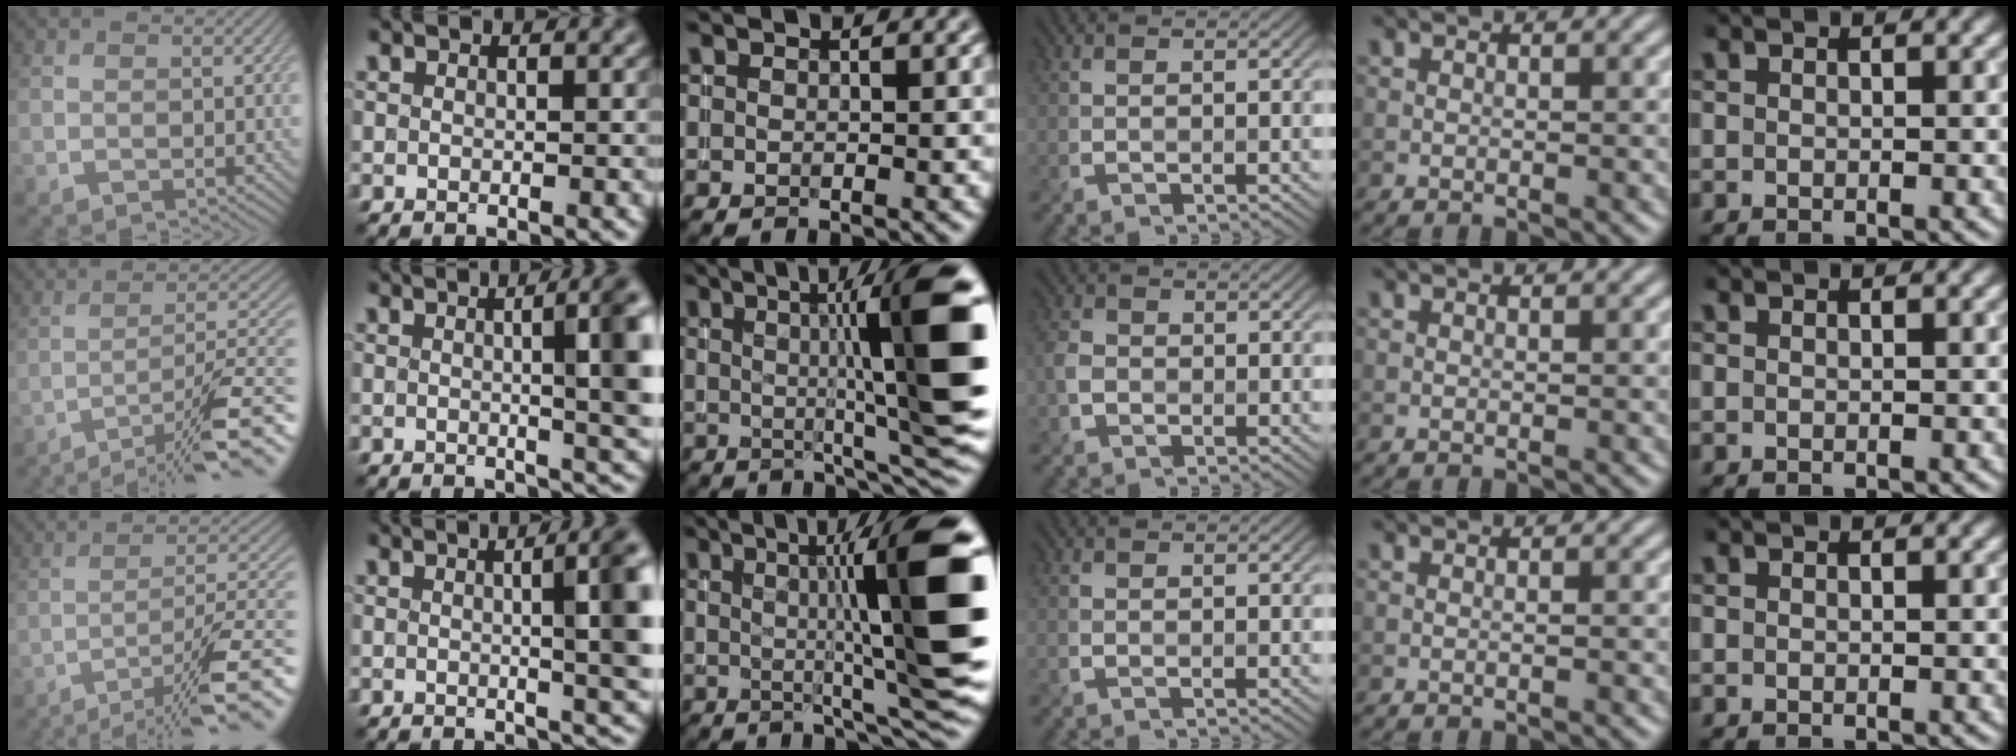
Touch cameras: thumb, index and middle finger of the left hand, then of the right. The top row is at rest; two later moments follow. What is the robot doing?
{"motion": "insert", "object": "backpack"}